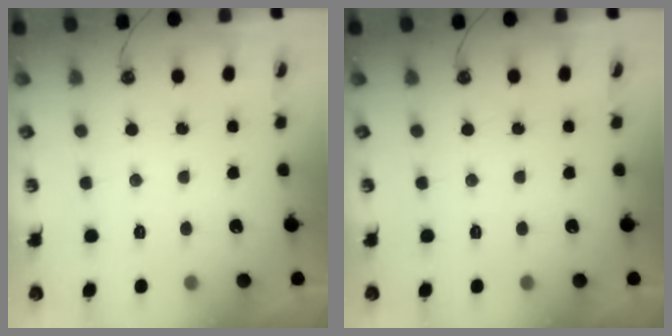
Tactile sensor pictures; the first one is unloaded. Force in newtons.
{"total": 0.0}